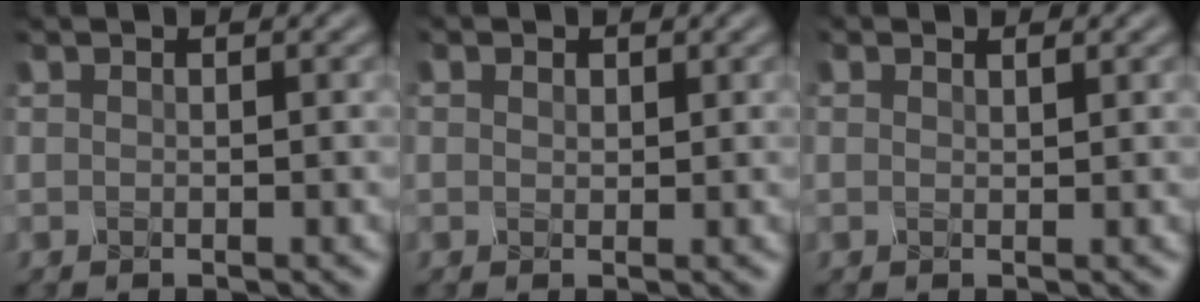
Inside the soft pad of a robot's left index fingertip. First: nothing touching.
{"total": 0.6, "force": [0.2, 0.5, -0.1], "torque": [0.000, -0.001, 0.008]}
{"total": 0.0}